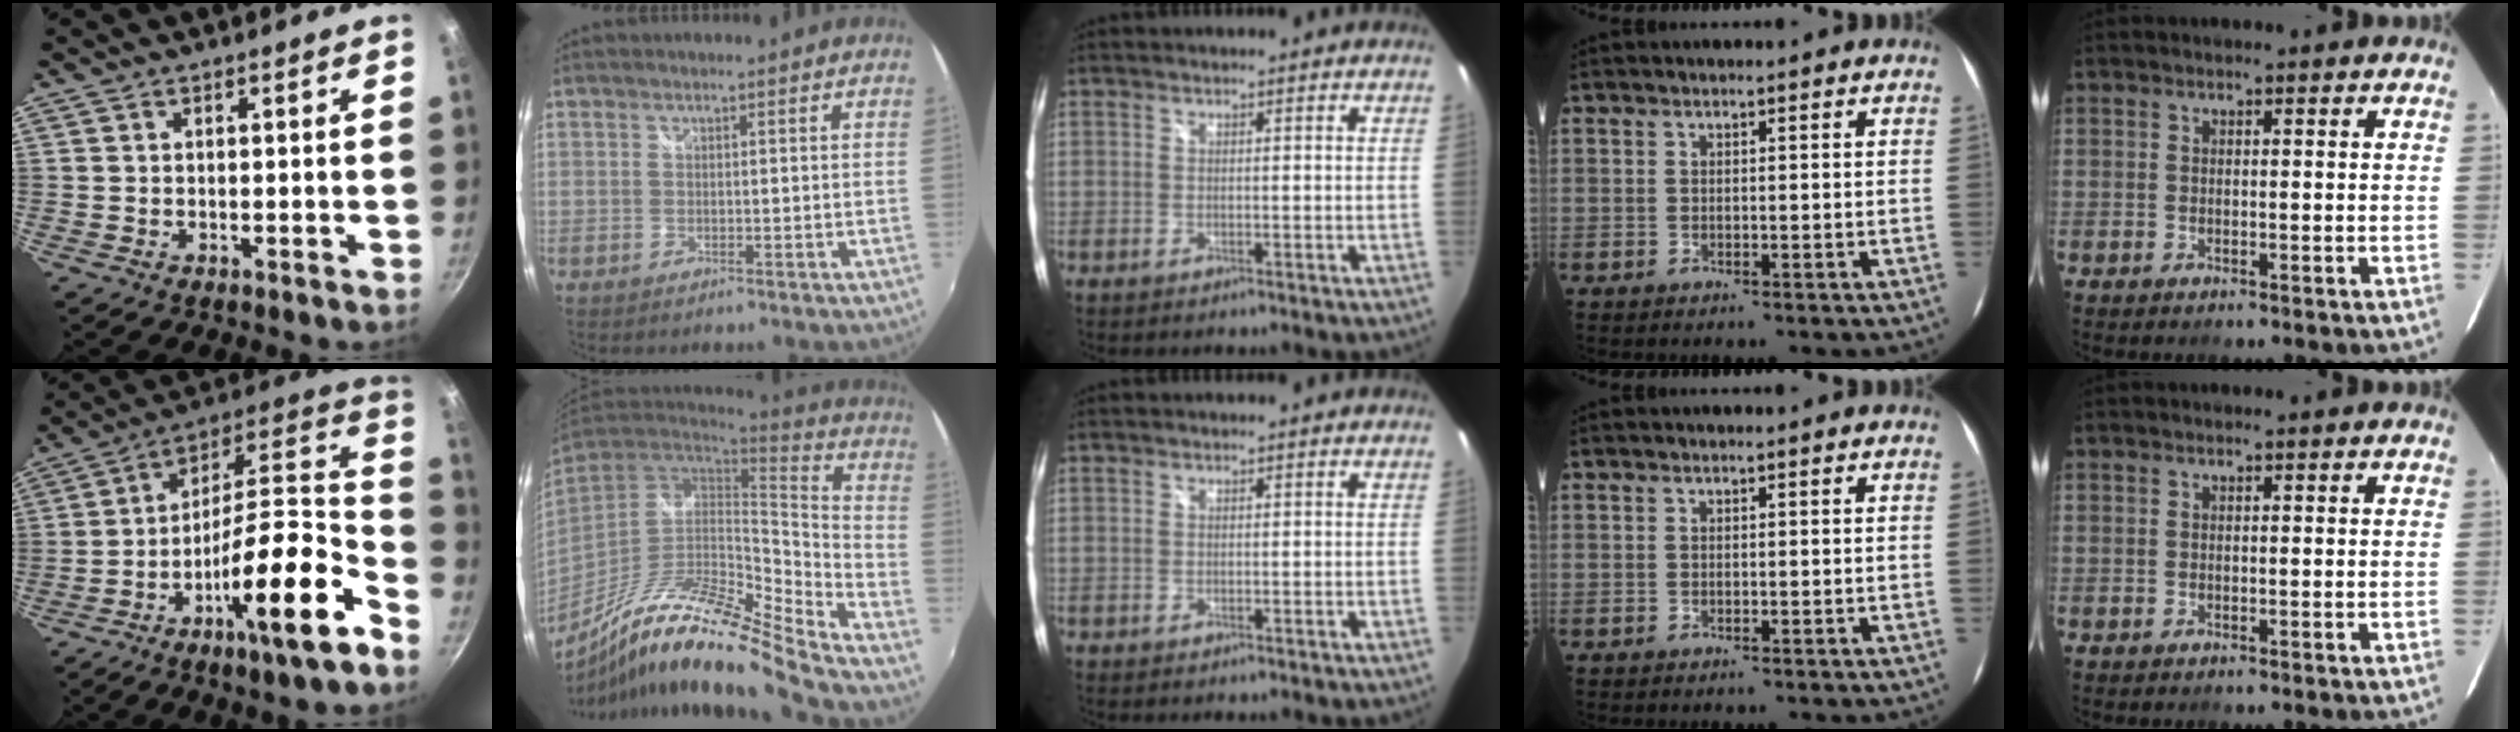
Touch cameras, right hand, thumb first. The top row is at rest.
{"thumb": {"total": 23.0, "force": [-11.8, 5.3, 19.0], "torque": [-0.247, 0.082, -0.208]}, "index": {"total": 20.3, "force": [-15.7, 2.0, 12.8], "torque": [-0.225, -0.027, -0.287]}}